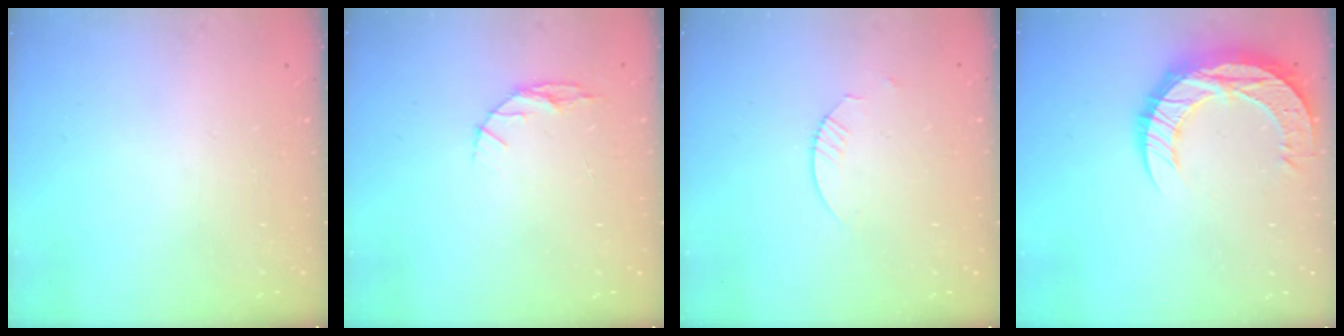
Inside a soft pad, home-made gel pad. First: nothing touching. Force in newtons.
{"total": 4.4, "press": 4.4, "slide": 0.5}
{"total": 1.8, "press": 1.8, "slide": 0.2}
{"total": 19.0, "press": 18.9, "slide": 1.4}